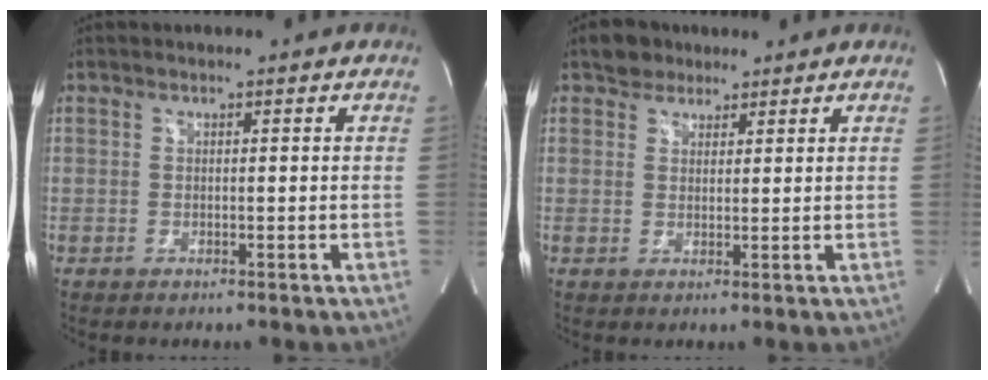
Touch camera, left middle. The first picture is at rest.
{"total": 3.4, "force": [2.5, 2.2, 0.5], "torque": [-0.011, 0.016, 0.041]}